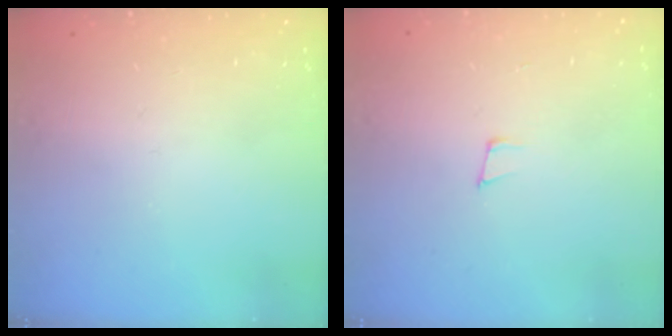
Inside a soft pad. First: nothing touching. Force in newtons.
{"total": 5.9, "press": 5.2, "slide": 2.8}